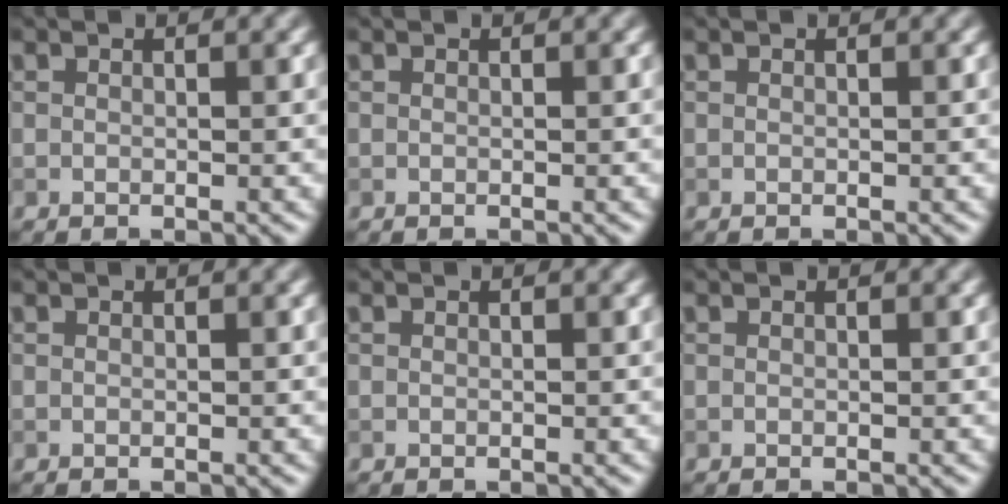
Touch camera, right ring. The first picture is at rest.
{"total": 0.0}
{"total": 0.0}
{"total": 0.0}
{"total": 0.0}
{"total": 0.0}